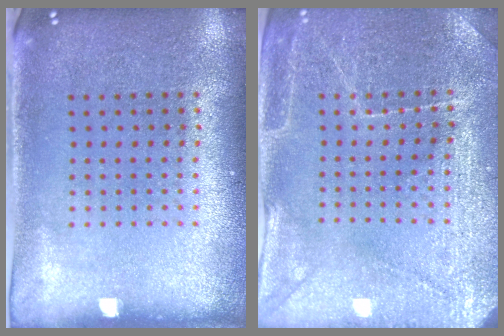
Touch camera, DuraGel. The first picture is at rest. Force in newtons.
{"total": 3.2, "press": 3.2, "slide": 0.4}